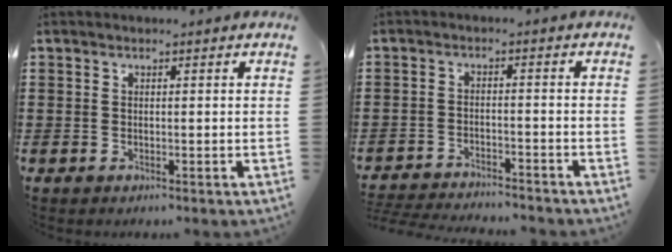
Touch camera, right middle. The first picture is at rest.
{"total": 3.5, "force": [-3.5, 0.2, 0.3], "torque": [-0.016, -0.002, -0.077]}